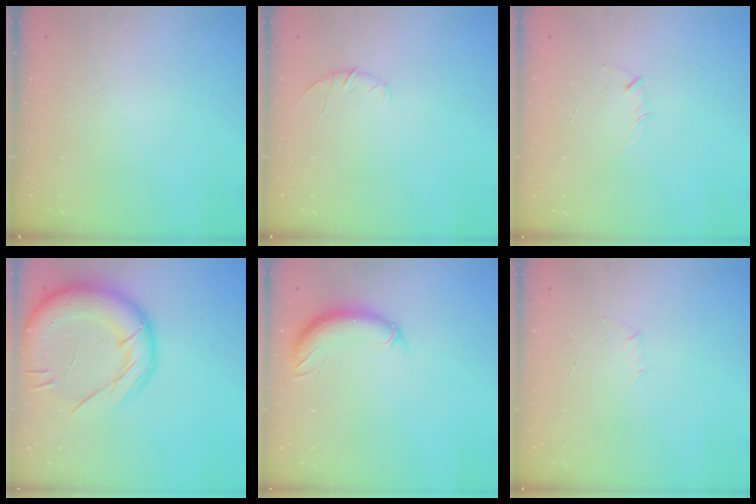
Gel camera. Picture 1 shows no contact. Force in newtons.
{"total": 6.4, "press": 6.2, "slide": 1.6}
{"total": 2.4, "press": 2.3, "slide": 0.5}
{"total": 24.5, "press": 24.0, "slide": 4.6}
{"total": 10.5, "press": 10.3, "slide": 1.9}
{"total": 2.8, "press": 2.7, "slide": 0.8}